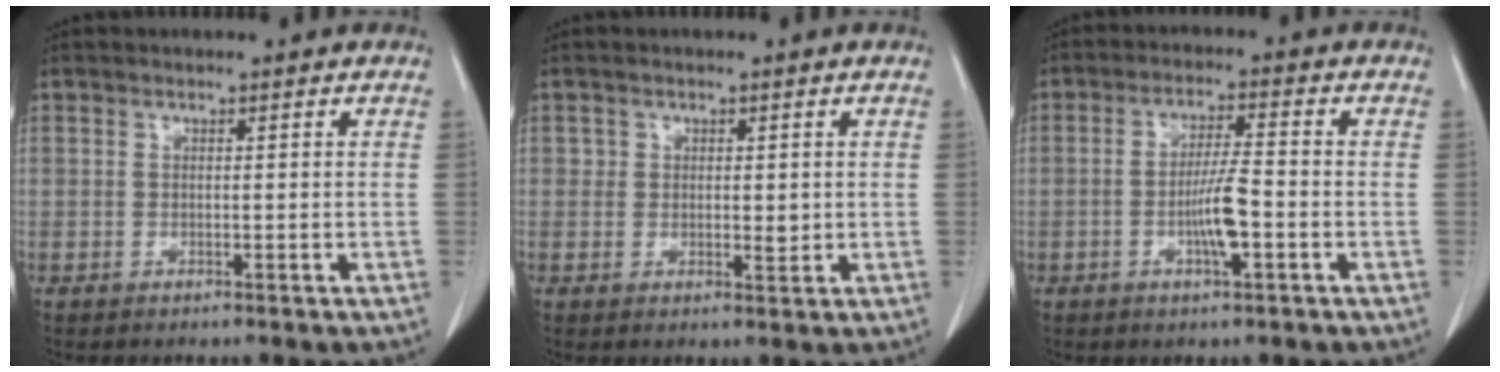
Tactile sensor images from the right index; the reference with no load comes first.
{"total": 2.3, "force": [0.4, 1.6, 1.6], "torque": [-0.017, -0.005, 0.006]}
{"total": 6.0, "force": [-1.7, 0.6, 5.7], "torque": [-0.111, 0.000, -0.030]}